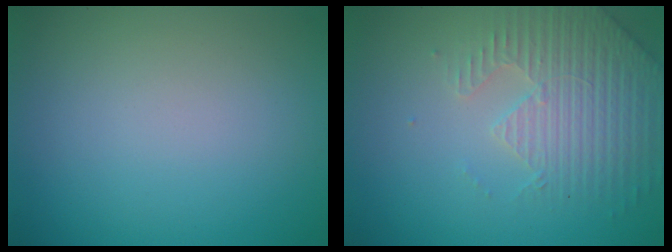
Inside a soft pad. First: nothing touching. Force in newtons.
{"total": 4.4, "press": 4.3, "slide": 1.0}